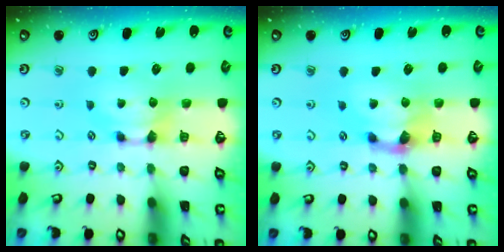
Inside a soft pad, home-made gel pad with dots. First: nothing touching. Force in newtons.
{"total": 2.3, "press": 1.4, "slide": 1.8}